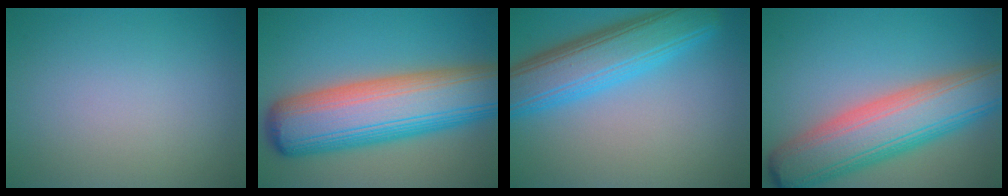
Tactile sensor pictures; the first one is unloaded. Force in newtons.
{"total": 13.4, "press": 13.4, "slide": 0.4}
{"total": 8.1, "press": 8.1, "slide": 0.2}
{"total": 10.2, "press": 10.2, "slide": 0.5}